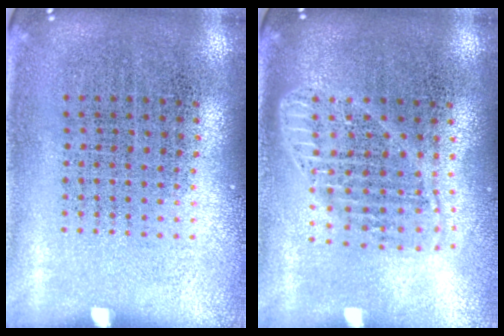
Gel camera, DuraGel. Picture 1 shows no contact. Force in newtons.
{"total": 1.8, "press": 1.5, "slide": 0.9}